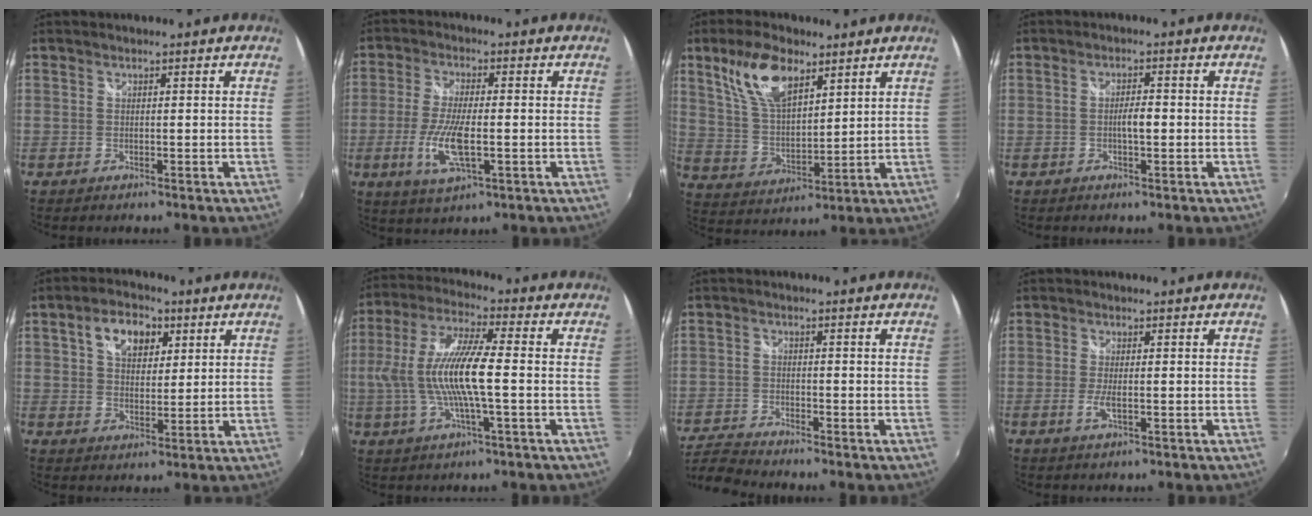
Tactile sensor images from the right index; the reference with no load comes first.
{"total": 9.4, "force": [-2.4, 2.6, 8.8], "torque": [-0.181, -0.014, -0.045]}
{"total": 12.1, "force": [7.0, 5.3, 8.3], "torque": [-0.158, 0.014, 0.145]}
{"total": 2.5, "force": [-0.4, 0.5, 2.4], "torque": [-0.043, 0.002, -0.008]}
{"total": 8.6, "force": [3.7, 5.3, 5.6], "torque": [-0.096, 0.022, 0.061]}
{"total": 13.6, "force": [-1.1, 2.1, 13.4], "torque": [-0.261, 0.002, -0.021]}
{"total": 5.8, "force": [-5.7, 0.0, 1.2], "torque": [-0.046, -0.015, -0.118]}
{"total": 2.8, "force": [-0.7, 0.5, 2.6], "torque": [-0.057, -0.006, -0.014]}